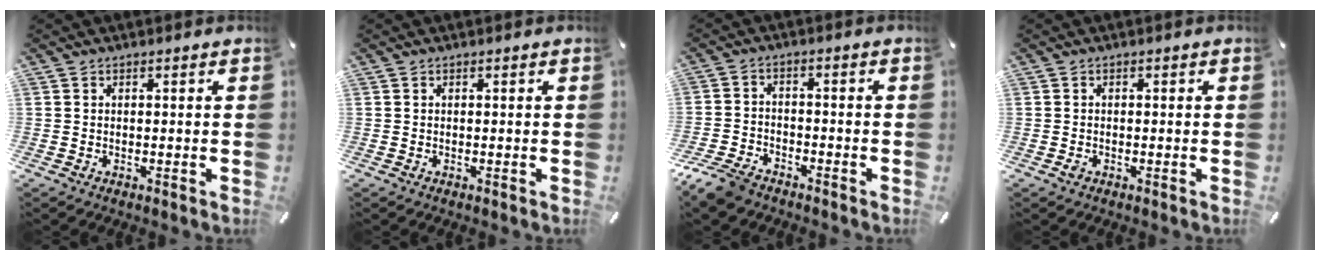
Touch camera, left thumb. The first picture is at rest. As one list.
[{"total": 0.0}, {"total": 6.8, "force": [-5.7, 2.9, 2.3], "torque": [-0.059, 0.021, -0.114]}, {"total": 0.8, "force": [-0.3, 0.6, 0.4], "torque": [-0.006, 0.001, -0.007]}]